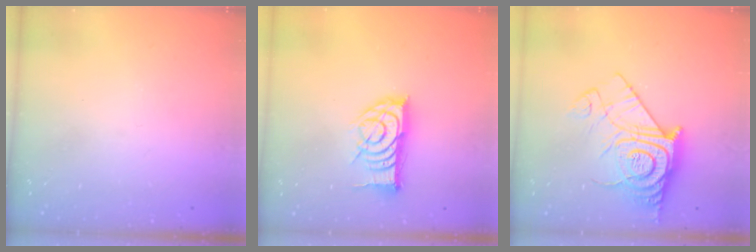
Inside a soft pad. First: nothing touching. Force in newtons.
{"total": 13.9, "press": 13.9, "slide": 0.6}
{"total": 16.1, "press": 16.1, "slide": 1.1}